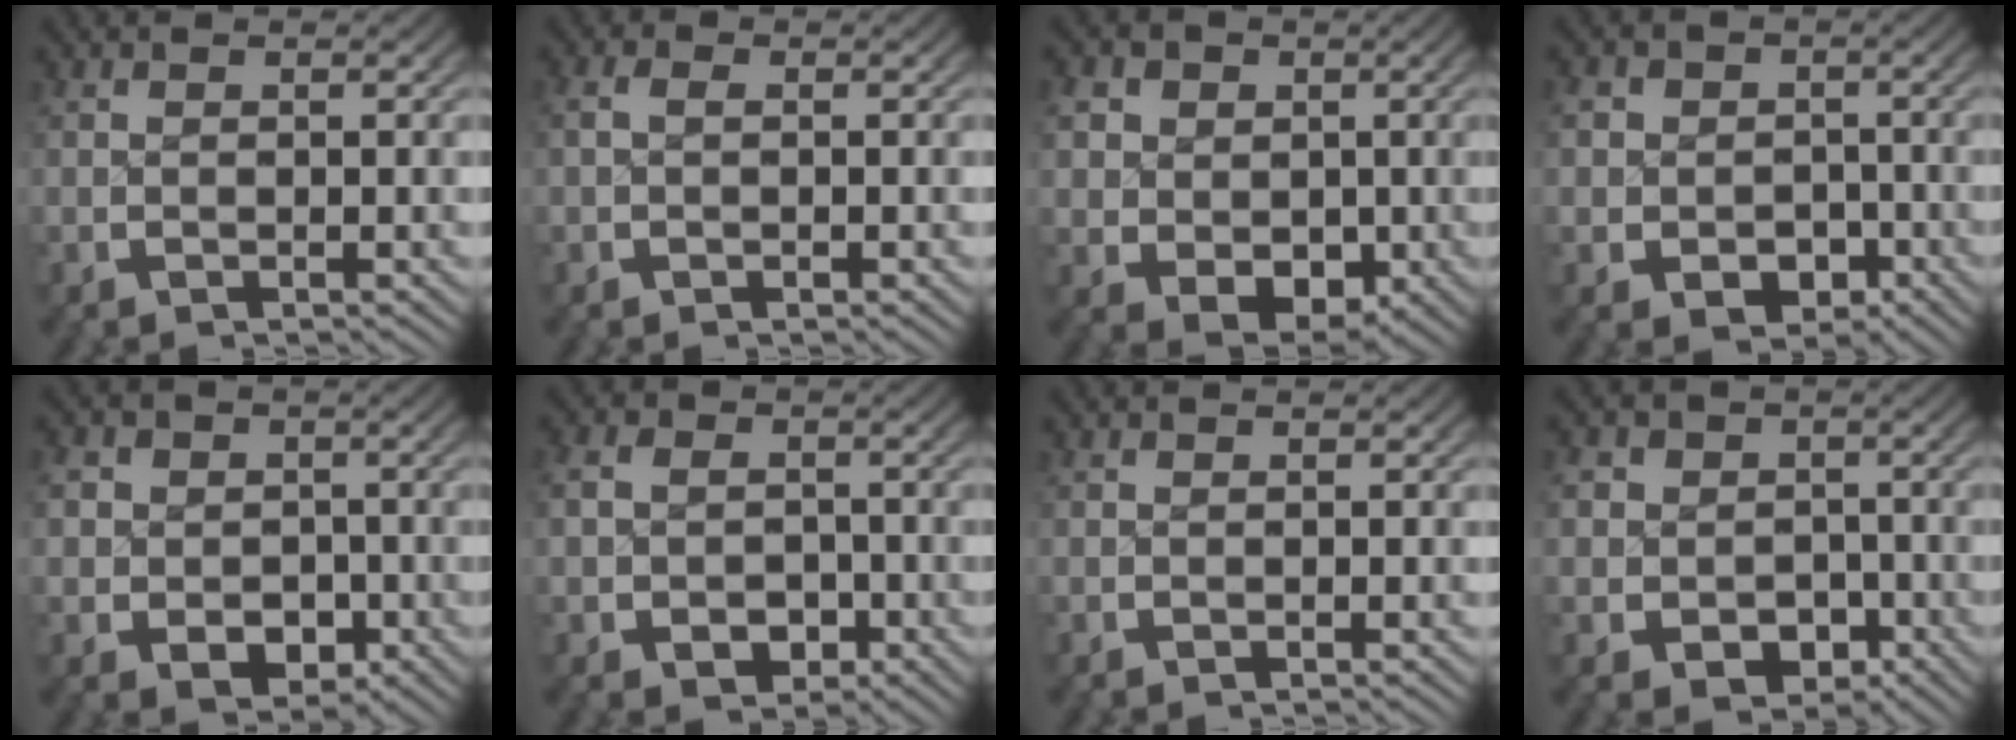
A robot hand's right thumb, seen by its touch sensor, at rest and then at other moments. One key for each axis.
{"total": 1.1, "fx": 0.0, "fy": 0.8, "fz": 0.8, "tx": -0.015, "ty": 0.001, "tz": -0.001}
{"total": 8.5, "fx": 0.1, "fy": 7.0, "fz": 4.9, "tx": -0.113, "ty": -0.040, "tz": 0.019}
{"total": 5.6, "fx": -1.0, "fy": 5.0, "fz": 2.3, "tx": -0.041, "ty": -0.019, "tz": -0.012}
{"total": 6.4, "fx": -0.7, "fy": 5.5, "fz": 3.1, "tx": -0.060, "ty": -0.023, "tz": -0.005}
{"total": 4.7, "fx": -0.6, "fy": 4.0, "fz": 2.4, "tx": -0.041, "ty": -0.015, "tz": -0.005}
{"total": 0.0}
{"total": 6.4, "fx": -1.0, "fy": 5.7, "fz": 2.7, "tx": -0.052, "ty": -0.023, "tz": -0.009}